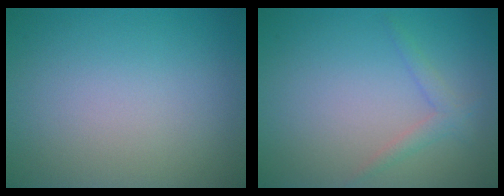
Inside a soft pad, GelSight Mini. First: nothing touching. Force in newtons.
{"total": 1.4, "press": 1.4, "slide": 0.1}